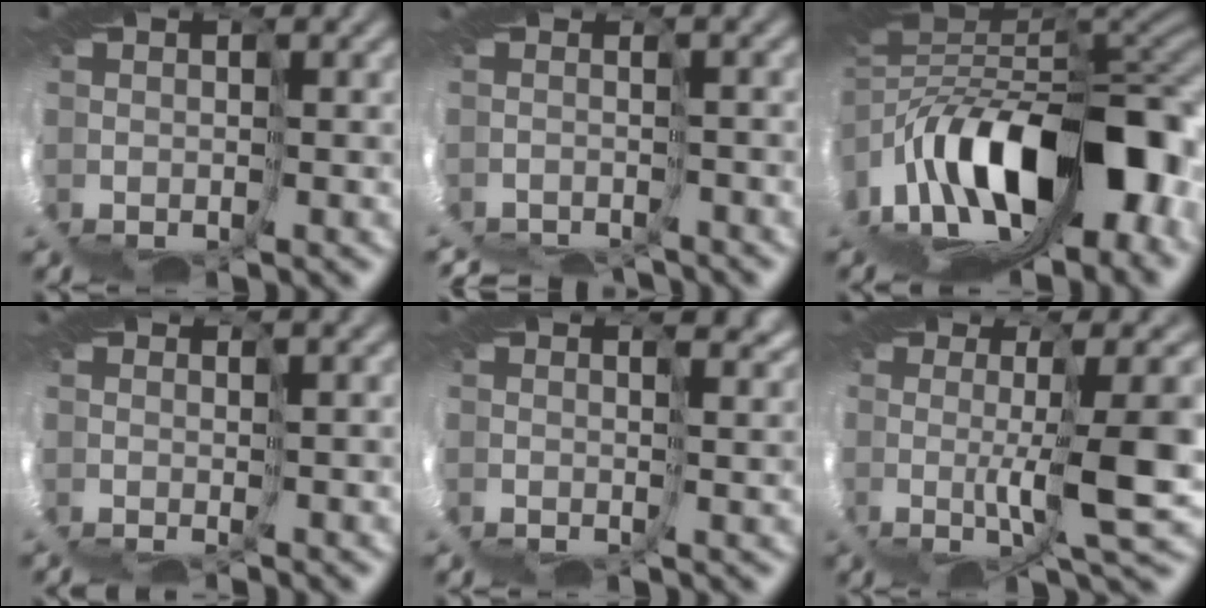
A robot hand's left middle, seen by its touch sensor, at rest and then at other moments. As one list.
[{"total": 6.1, "force": [-5.0, -2.2, -2.6], "torque": [0.049, -0.005, -0.053]}, {"total": 9.1, "force": [-0.8, 3.0, 8.6], "torque": [-0.128, 0.019, -0.014]}, {"total": 2.6, "force": [-0.4, -2.3, -1.0], "torque": [0.009, -0.005, 0.005]}, {"total": 1.8, "force": [1.5, -0.3, 0.9], "torque": [-0.017, -0.001, 0.033]}, {"total": 5.0, "force": [1.3, -3.5, 3.3], "torque": [-0.073, -0.014, 0.022]}]